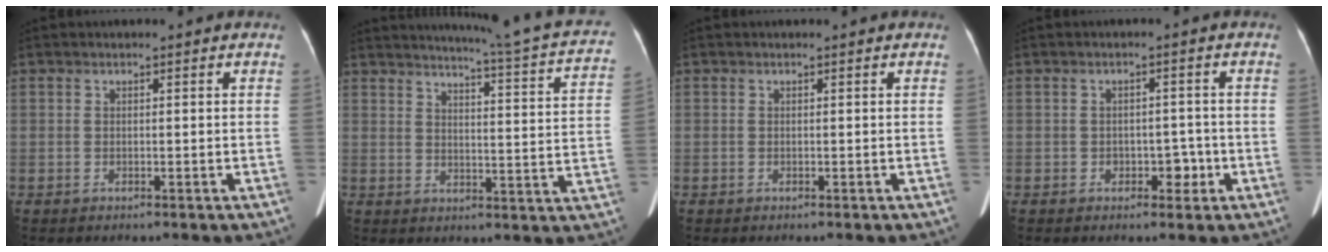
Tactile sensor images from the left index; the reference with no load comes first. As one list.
[{"total": 19.7, "force": [17.8, 0.0, 8.5], "torque": [-0.118, -0.064, 0.199]}, {"total": 0.0}, {"total": 2.9, "force": [-1.1, 2.0, 1.7], "torque": [-0.017, 0.008, -0.012]}]